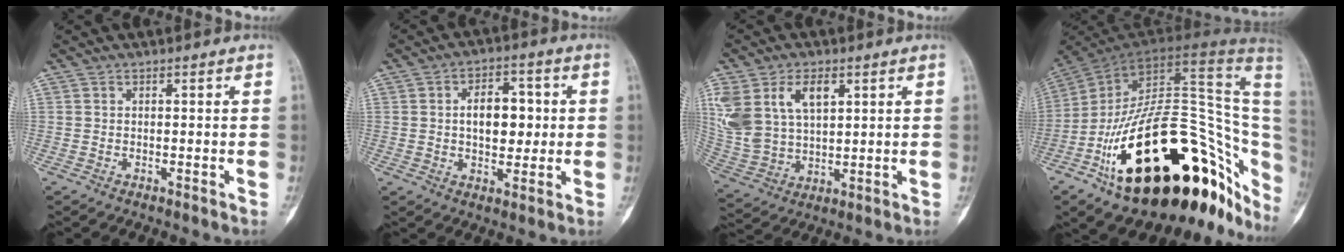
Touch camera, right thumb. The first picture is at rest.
{"total": 9.3, "force": [0.9, 5.8, 7.3], "torque": [-0.076, 0.007, 0.015]}
{"total": 16.2, "force": [6.3, 10.1, 11.0], "torque": [-0.236, -0.011, 0.135]}
{"total": 41.0, "force": [-13.4, 18.4, 34.1], "torque": [-0.406, 0.088, -0.199]}